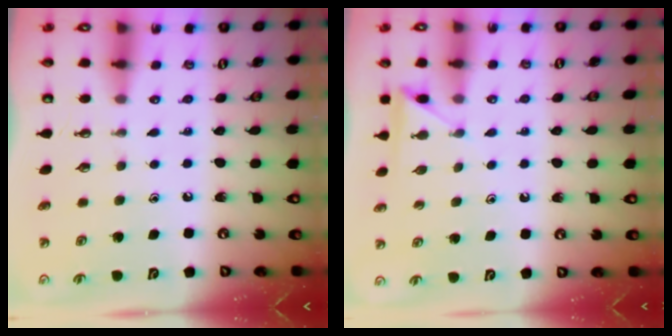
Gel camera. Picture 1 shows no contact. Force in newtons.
{"total": 5.5, "press": 5.5, "slide": 0.5}